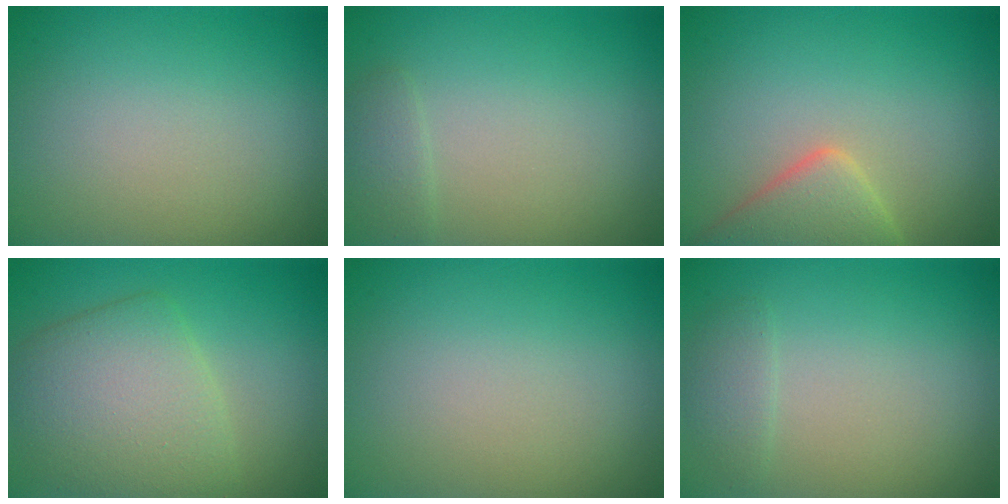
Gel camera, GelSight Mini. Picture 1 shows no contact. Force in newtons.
{"total": 1.0, "press": 1.0, "slide": 0.2}
{"total": 4.3, "press": 4.3, "slide": 0.2}
{"total": 5.9, "press": 5.9, "slide": 0.2}
{"total": 0.0}
{"total": 1.1, "press": 1.1, "slide": 0.0}